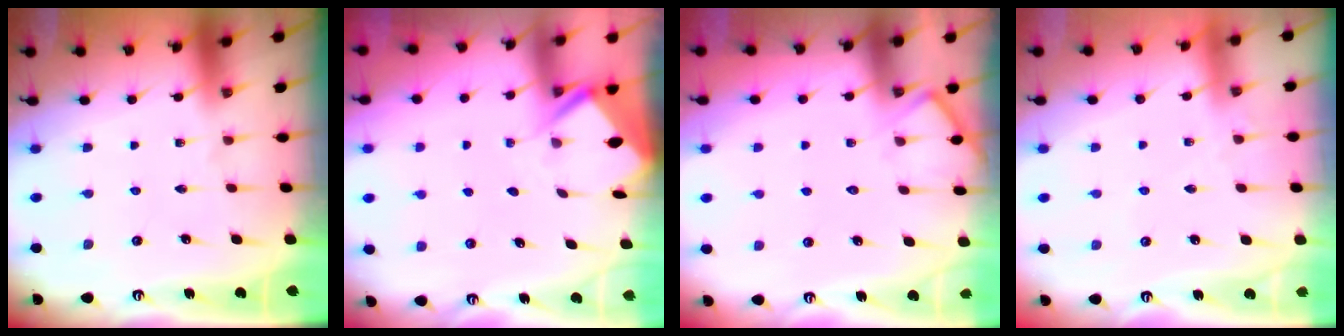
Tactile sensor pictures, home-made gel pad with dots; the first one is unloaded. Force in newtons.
{"total": 3.2, "press": 3.2, "slide": 0.4}
{"total": 5.9, "press": 5.8, "slide": 0.7}
{"total": 2.1, "press": 2.1, "slide": 0.4}